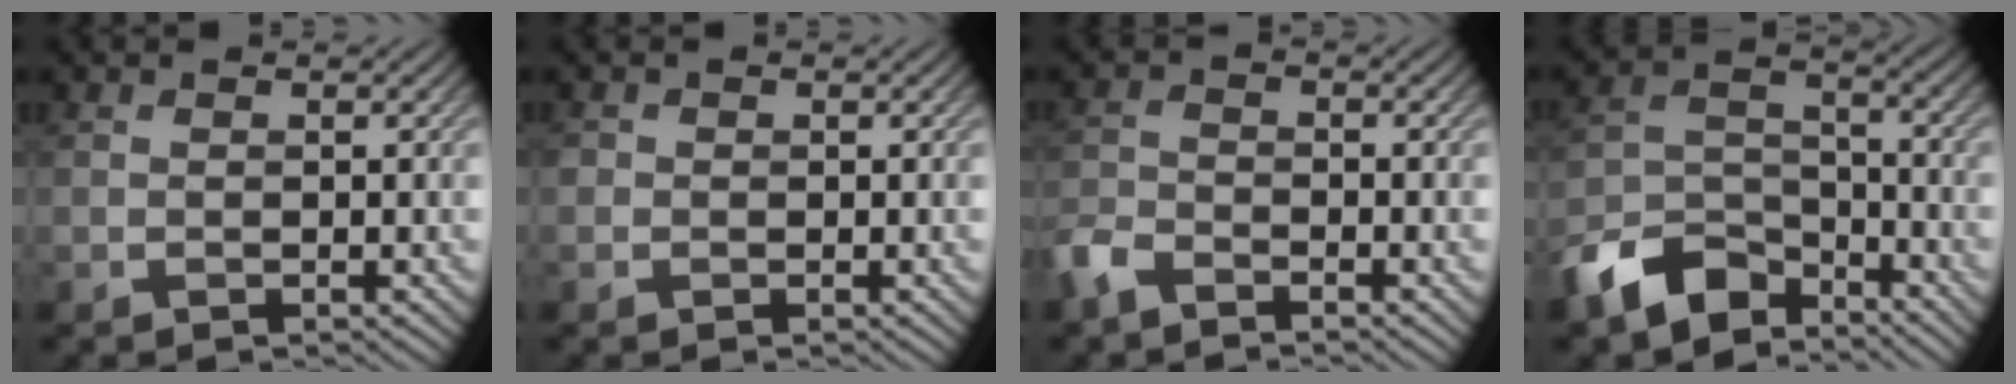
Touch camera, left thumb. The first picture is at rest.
{"total": 0.9, "force": [-0.1, 0.9, 0.1], "torque": [0.002, -0.003, -0.005]}
{"total": 3.9, "force": [-3.2, 1.4, 1.8], "torque": [-0.043, -0.006, -0.079]}
{"total": 9.8, "force": [-7.4, 4.7, 4.3], "torque": [-0.091, -0.008, -0.155]}